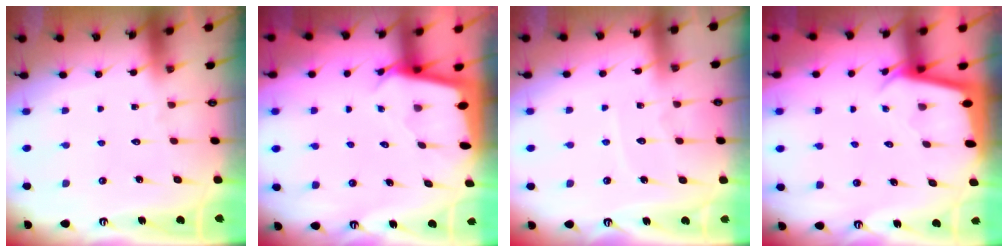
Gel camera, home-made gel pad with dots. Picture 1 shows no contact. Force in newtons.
{"total": 2.4, "press": 2.4, "slide": 0.2}
{"total": 4.3, "press": 4.3, "slide": 0.3}
{"total": 2.3, "press": 2.3, "slide": 0.1}